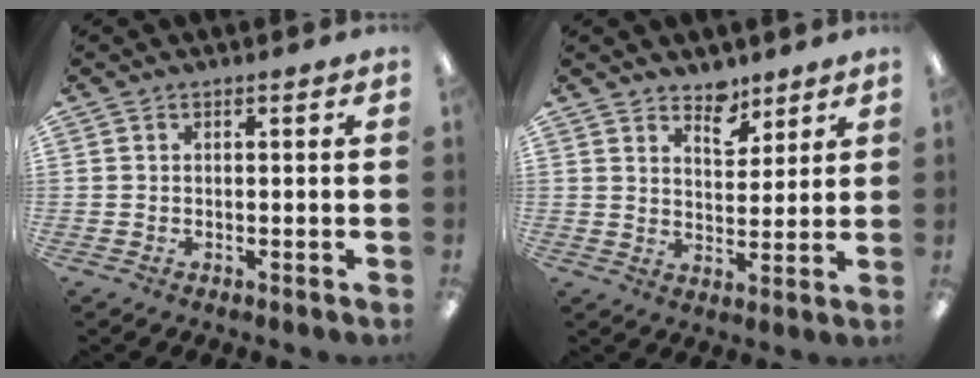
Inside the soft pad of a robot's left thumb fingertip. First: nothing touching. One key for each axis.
{"total": 6.6, "fx": 5.3, "fy": 3.3, "fz": 2.0, "tx": -0.007, "ty": -0.037, "tz": 0.091}